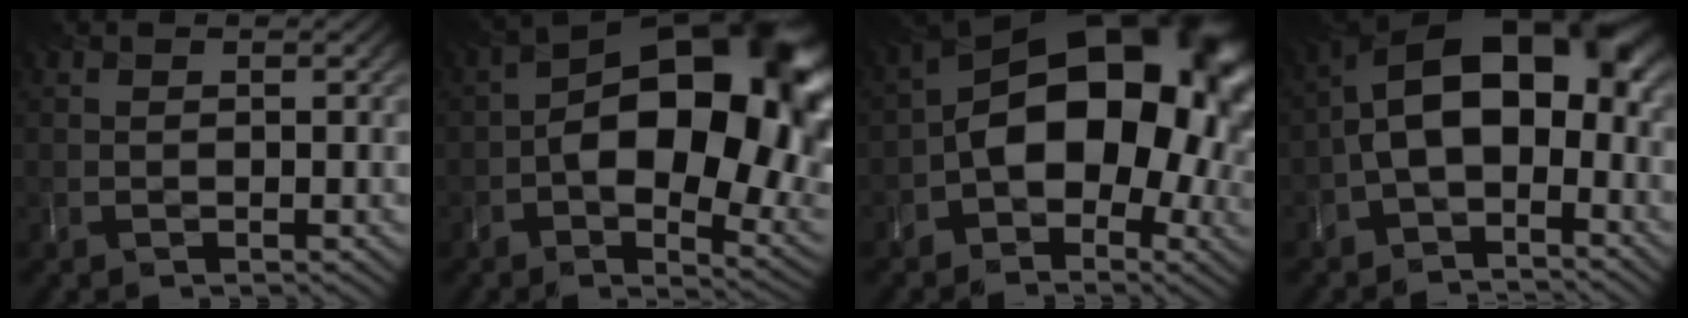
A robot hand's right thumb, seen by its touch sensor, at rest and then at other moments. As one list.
[{"total": 18.6, "force": [-0.4, 10.5, 15.3], "torque": [-0.215, -0.006, -0.008]}, {"total": 17.8, "force": [-1.5, 11.0, 13.9], "torque": [-0.164, -0.001, -0.033]}, {"total": 13.2, "force": [-1.7, 7.7, 10.6], "torque": [-0.178, 0.010, -0.042]}]